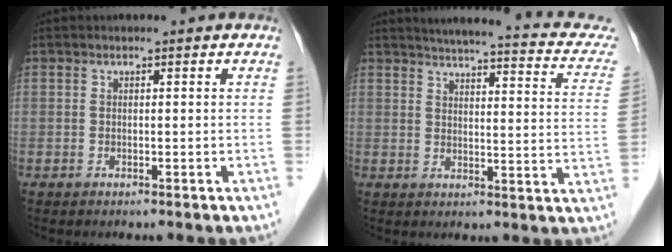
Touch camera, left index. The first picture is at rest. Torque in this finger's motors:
{"motor_torque": [-0.15, -1.30, 0.05, -0.01]}